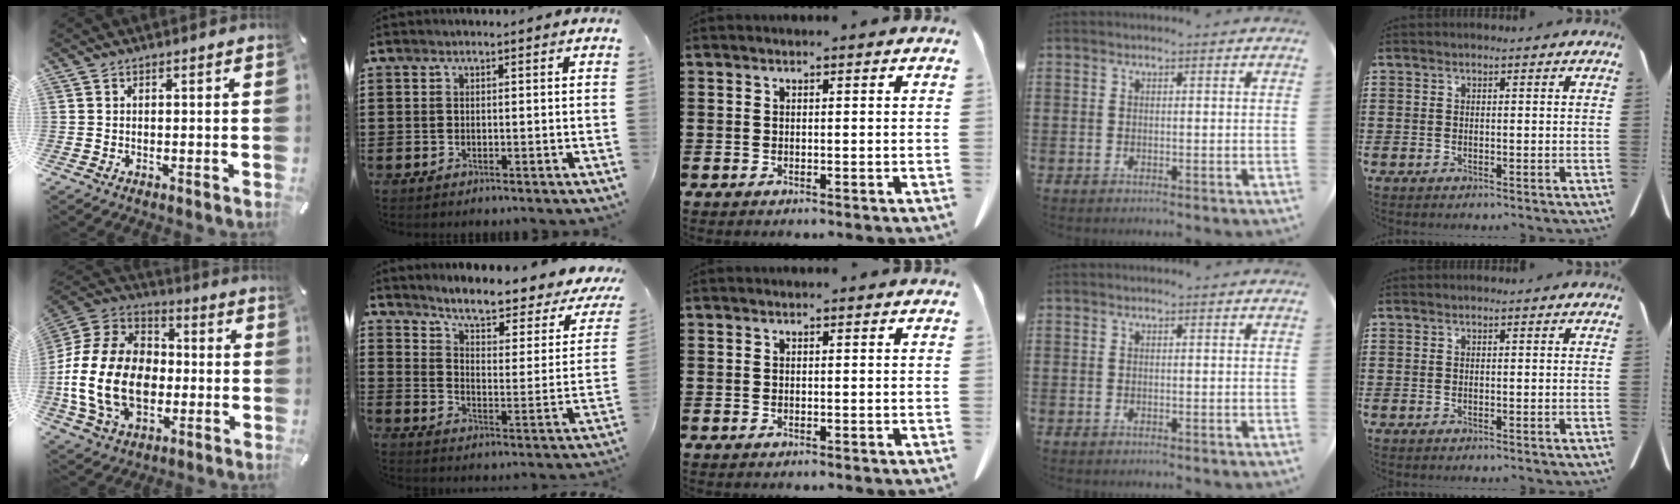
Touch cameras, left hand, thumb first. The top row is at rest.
{"thumb": {"total": 20.6, "force": [-3.9, 15.2, 13.4], "torque": [-0.284, 0.028, -0.064]}, "index": {"total": 6.1, "force": [5.0, 0.4, 3.5], "torque": [-0.082, -0.040, 0.076]}}